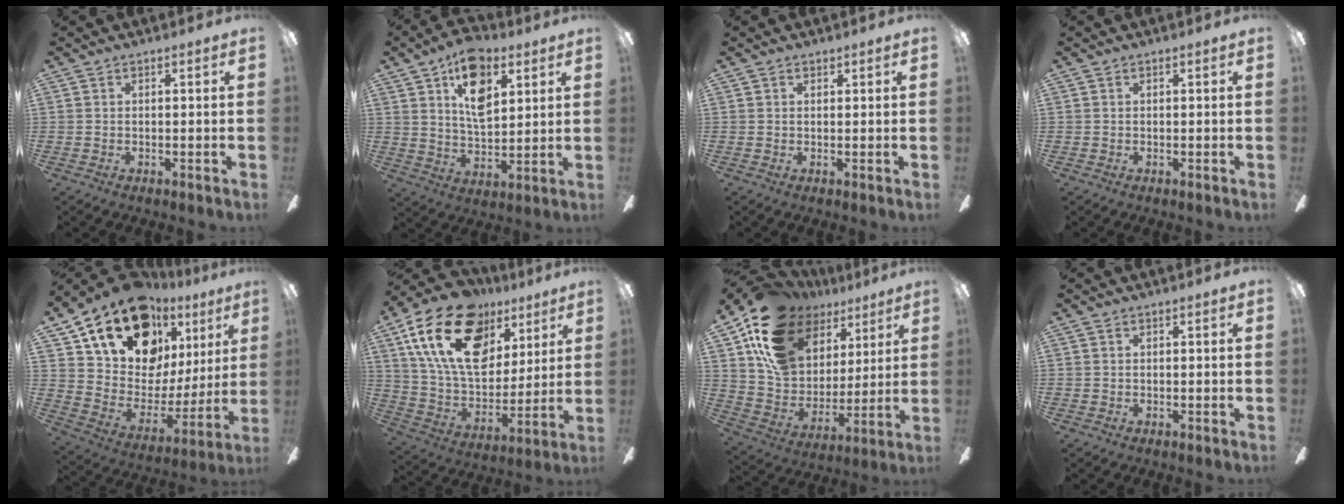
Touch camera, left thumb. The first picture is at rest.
{"total": 14.2, "force": [7.3, 7.7, 9.5], "torque": [-0.146, -0.013, 0.129]}
{"total": 0.7, "force": [0.5, 0.4, 0.2], "torque": [0.004, -0.002, 0.009]}
{"total": 0.0}
{"total": 21.3, "force": [14.2, 11.8, 10.7], "torque": [-0.196, -0.078, 0.263]}
{"total": 25.4, "force": [12.4, 15.6, 15.8], "torque": [-0.290, -0.047, 0.223]}
{"total": 19.3, "force": [10.9, 13.2, 8.9], "torque": [-0.172, -0.052, 0.209]}
{"total": 0.0}